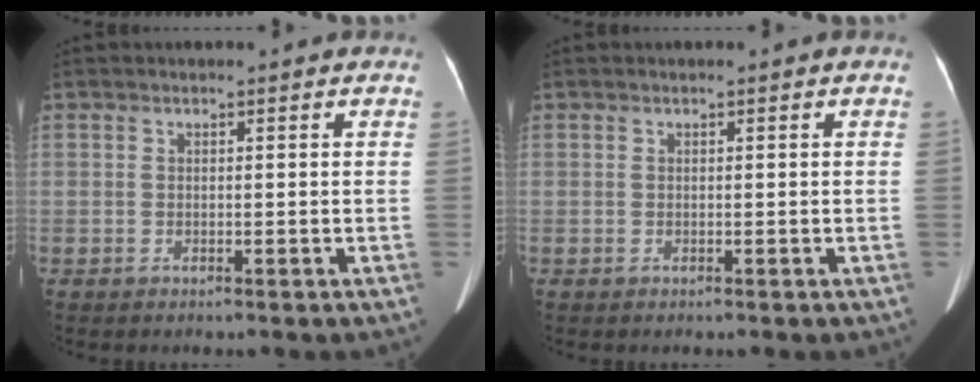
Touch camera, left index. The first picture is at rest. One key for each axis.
{"total": 0.0}